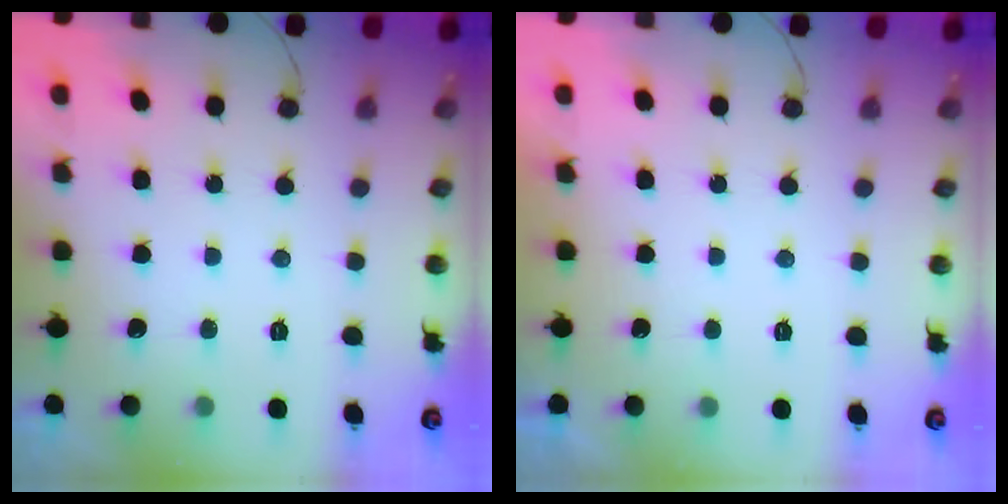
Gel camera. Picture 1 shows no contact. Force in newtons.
{"total": 2.1, "press": 2.1, "slide": 0.4}